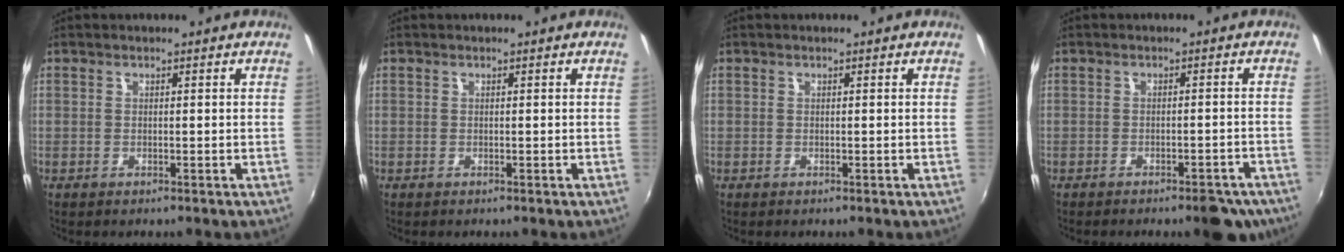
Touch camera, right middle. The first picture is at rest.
{"total": 0.0}
{"total": 0.0}
{"total": 6.7, "force": [-5.2, 2.4, 3.3], "torque": [-0.042, 0.005, -0.050]}